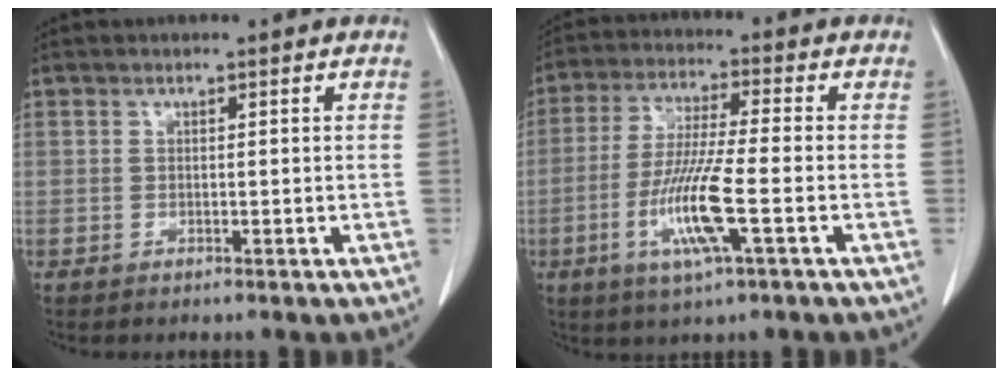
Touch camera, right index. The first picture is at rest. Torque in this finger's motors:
{"motor_torque": [1.85, -0.28, 0.86, 0.19]}